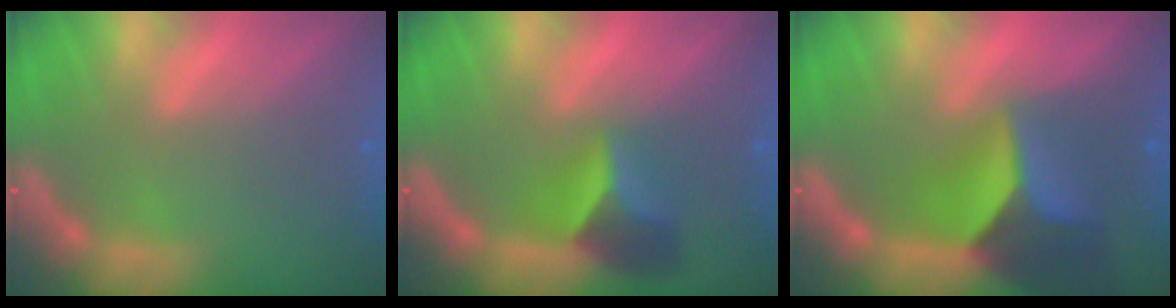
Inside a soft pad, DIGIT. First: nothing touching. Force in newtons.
{"total": 4.9}
{"total": 10.0}